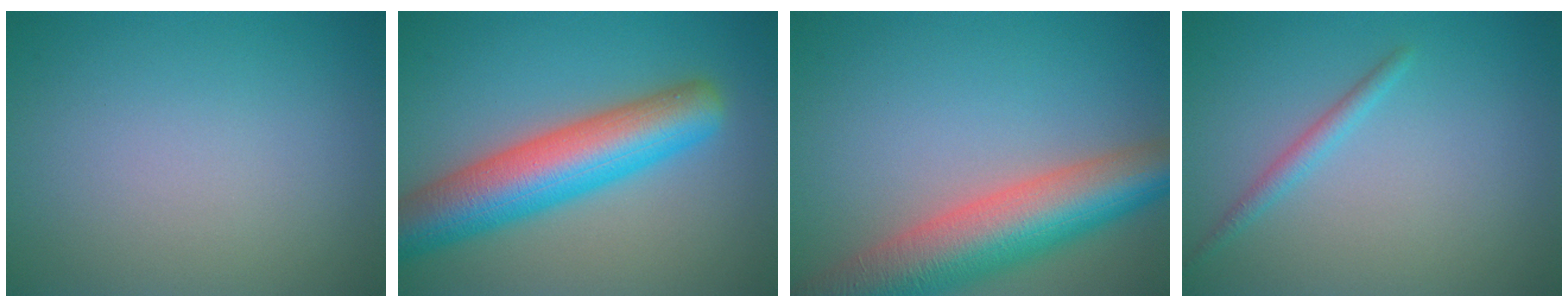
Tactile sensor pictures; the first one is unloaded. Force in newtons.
{"total": 9.0, "press": 9.0, "slide": 0.4}
{"total": 10.0, "press": 10.0, "slide": 0.6}
{"total": 1.4, "press": 1.4, "slide": 0.0}